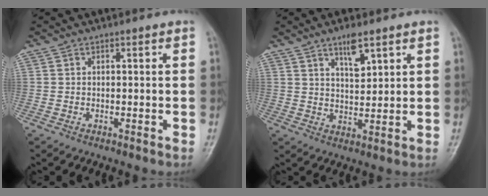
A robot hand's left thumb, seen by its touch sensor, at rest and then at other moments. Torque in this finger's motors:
{"motor_torque": [0.27, 0.43, -0.36, -0.15, 0.10]}